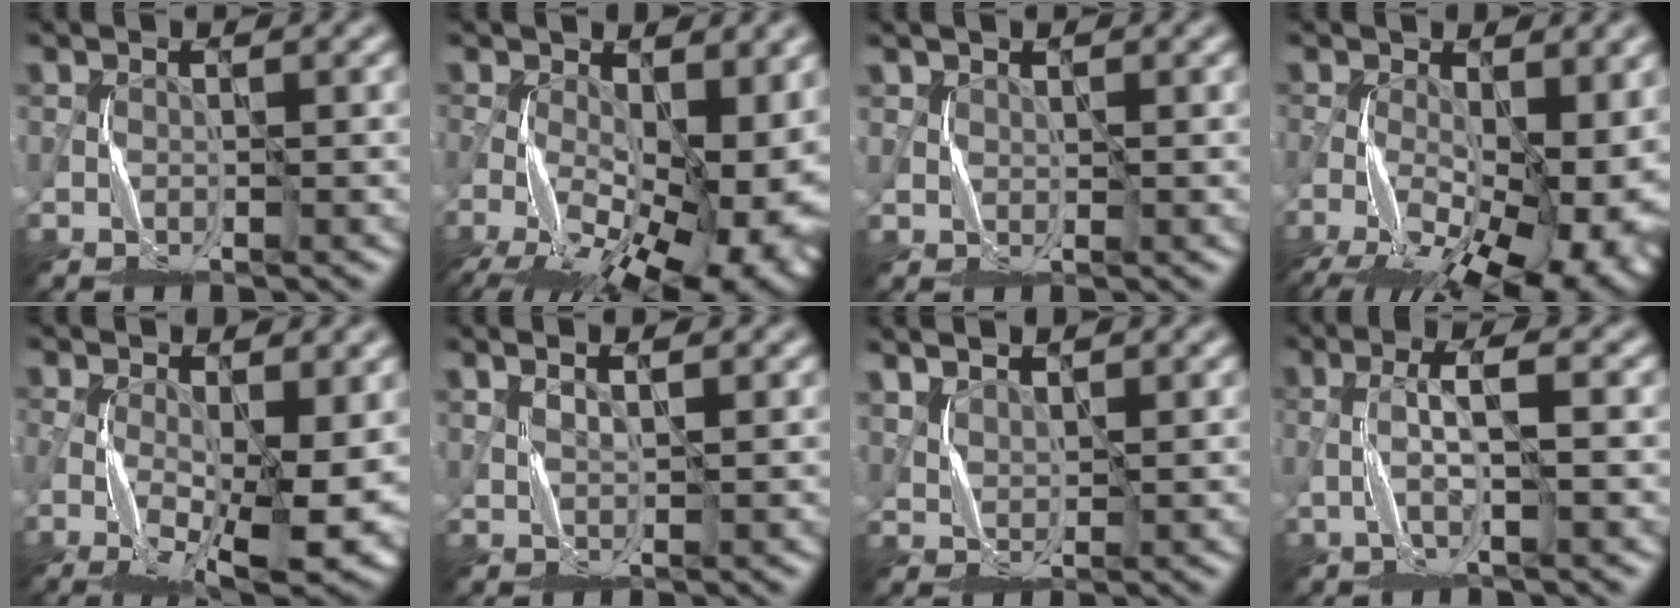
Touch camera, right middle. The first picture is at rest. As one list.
[{"total": 17.4, "force": [-4.6, 8.7, 14.3], "torque": [-0.226, -0.029, -0.047]}, {"total": 0.9, "force": [0.6, 0.7, -0.3], "torque": [0.006, -0.004, 0.013]}, {"total": 15.9, "force": [-5.1, 7.7, 12.9], "torque": [-0.213, -0.028, -0.061]}, {"total": 13.5, "force": [-2.6, 5.9, 11.9], "torque": [-0.202, -0.042, -0.017]}, {"total": 1.5, "force": [1.3, 0.2, 0.6], "torque": [-0.005, -0.006, 0.017]}, {"total": 2.7, "force": [2.5, 0.8, 0.7], "torque": [-0.017, 0.005, 0.045]}, {"total": 2.7, "force": [-0.2, 0.3, 2.7], "torque": [-0.053, 0.008, -0.008]}]